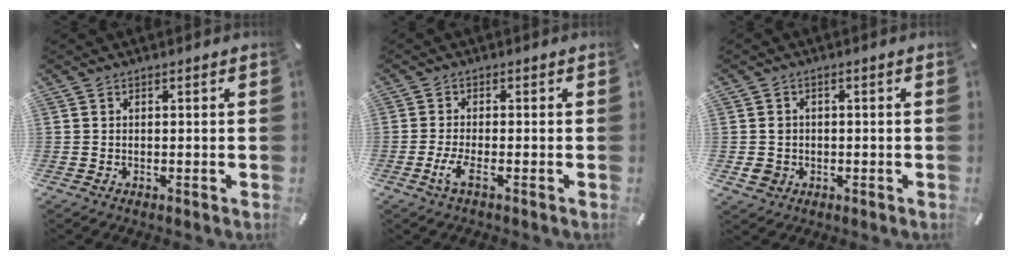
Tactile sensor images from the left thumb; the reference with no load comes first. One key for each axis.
{"total": 3.7, "fx": -1.4, "fy": 0.7, "fz": 3.3, "tx": -0.082, "ty": -0.012, "tz": -0.031}
{"total": 3.1, "fx": -0.5, "fy": 3.0, "fz": 0.7, "tx": -0.005, "ty": 0.000, "tz": -0.009}